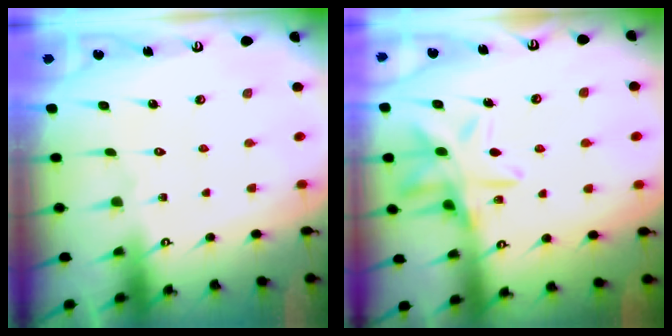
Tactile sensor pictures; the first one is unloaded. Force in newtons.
{"total": 13.8, "press": 13.7, "slide": 1.0}